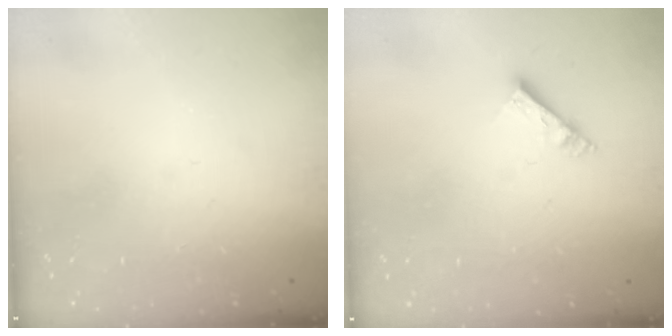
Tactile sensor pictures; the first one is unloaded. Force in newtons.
{"total": 5.0, "press": 4.9, "slide": 0.4}